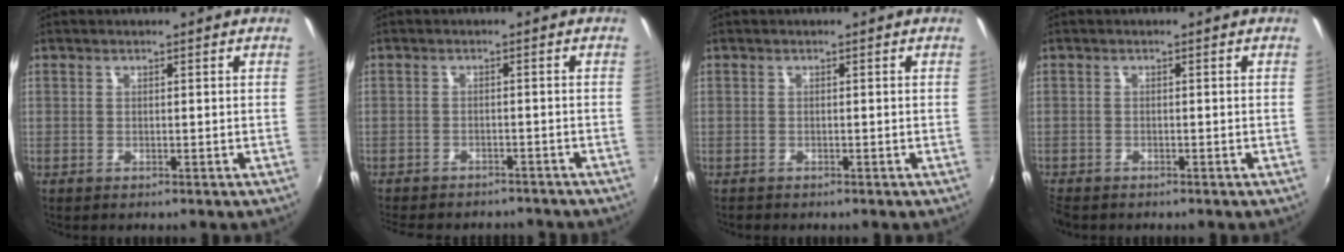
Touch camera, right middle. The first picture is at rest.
{"total": 10.8, "force": [-9.4, 3.6, 3.9], "torque": [-0.094, -0.018, -0.135]}
{"total": 0.7, "force": [-0.6, 0.3, 0.0], "torque": [-0.002, -0.003, -0.013]}
{"total": 2.7, "force": [-2.4, 1.0, 0.8], "torque": [-0.027, -0.014, -0.048]}